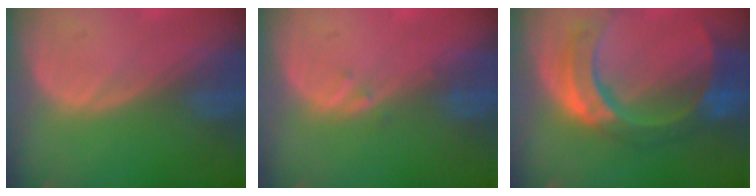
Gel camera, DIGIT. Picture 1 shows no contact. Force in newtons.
{"total": 1.0, "press": 0.9, "slide": 0.5}
{"total": 11.0, "press": 9.2, "slide": 6.0}